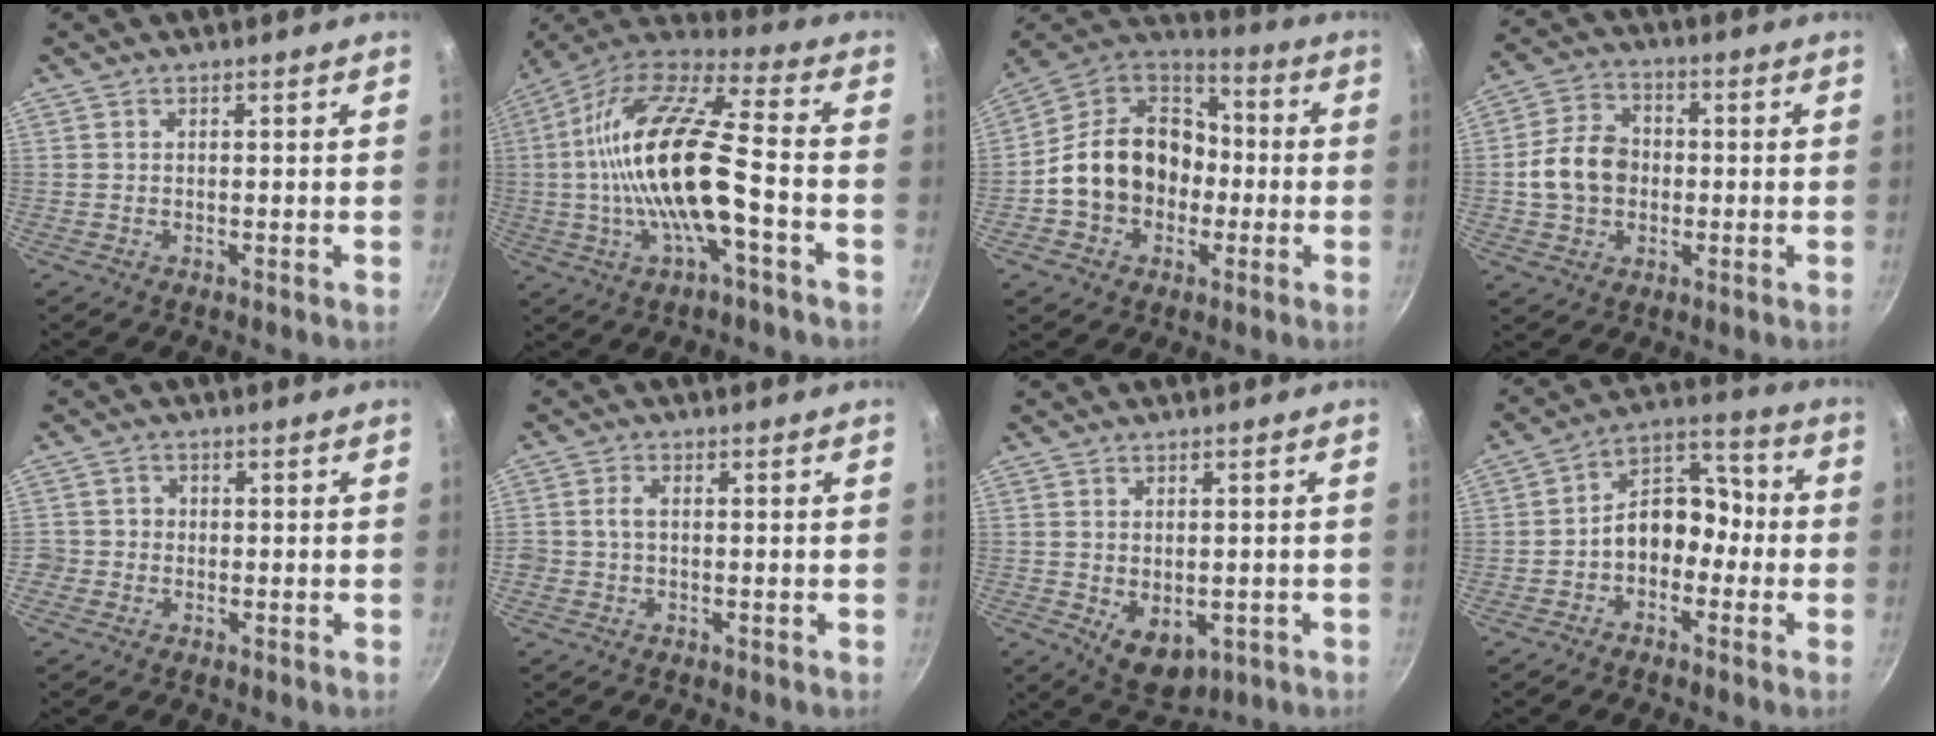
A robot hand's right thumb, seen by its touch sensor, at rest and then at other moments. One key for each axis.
{"total": 21.5, "fx": -3.3, "fy": 7.2, "fz": 20.0, "tx": -0.379, "ty": 0.035, "tz": -0.071}
{"total": 18.7, "fx": -2.3, "fy": 15.1, "fz": 10.9, "tx": -0.165, "ty": 0.057, "tz": -0.045}
{"total": 10.2, "fx": -0.6, "fy": 8.2, "fz": 6.1, "tx": -0.087, "ty": 0.023, "tz": -0.019}
{"total": 2.5, "fx": -0.7, "fy": 2.3, "fz": 0.5, "tx": 0.007, "ty": 0.007, "tz": -0.016}
{"total": 2.5, "fx": -0.1, "fy": 1.8, "fz": 1.8, "tx": -0.029, "ty": 0.010, "tz": -0.003}
{"total": 7.2, "fx": -1.2, "fy": 4.9, "fz": 5.2, "tx": -0.063, "ty": -0.010, "tz": 0.000}
{"total": 10.8, "fx": -2.3, "fy": 7.9, "fz": 6.9, "tx": -0.057, "ty": 0.061, "tz": -0.053}